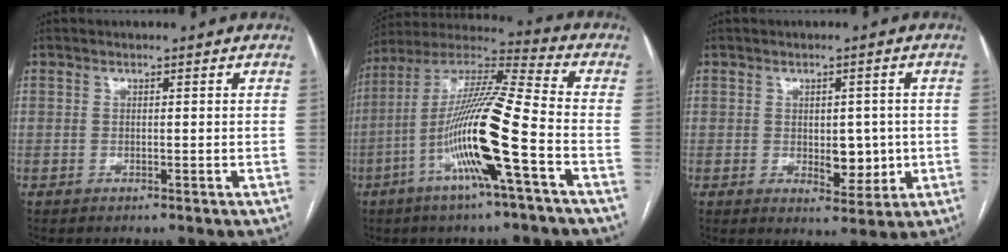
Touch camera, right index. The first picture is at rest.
{"total": 17.3, "force": [-5.5, -0.2, 16.4], "torque": [-0.323, -0.002, -0.112]}
{"total": 5.4, "force": [-0.4, 2.9, 4.5], "torque": [-0.055, -0.002, 0.005]}